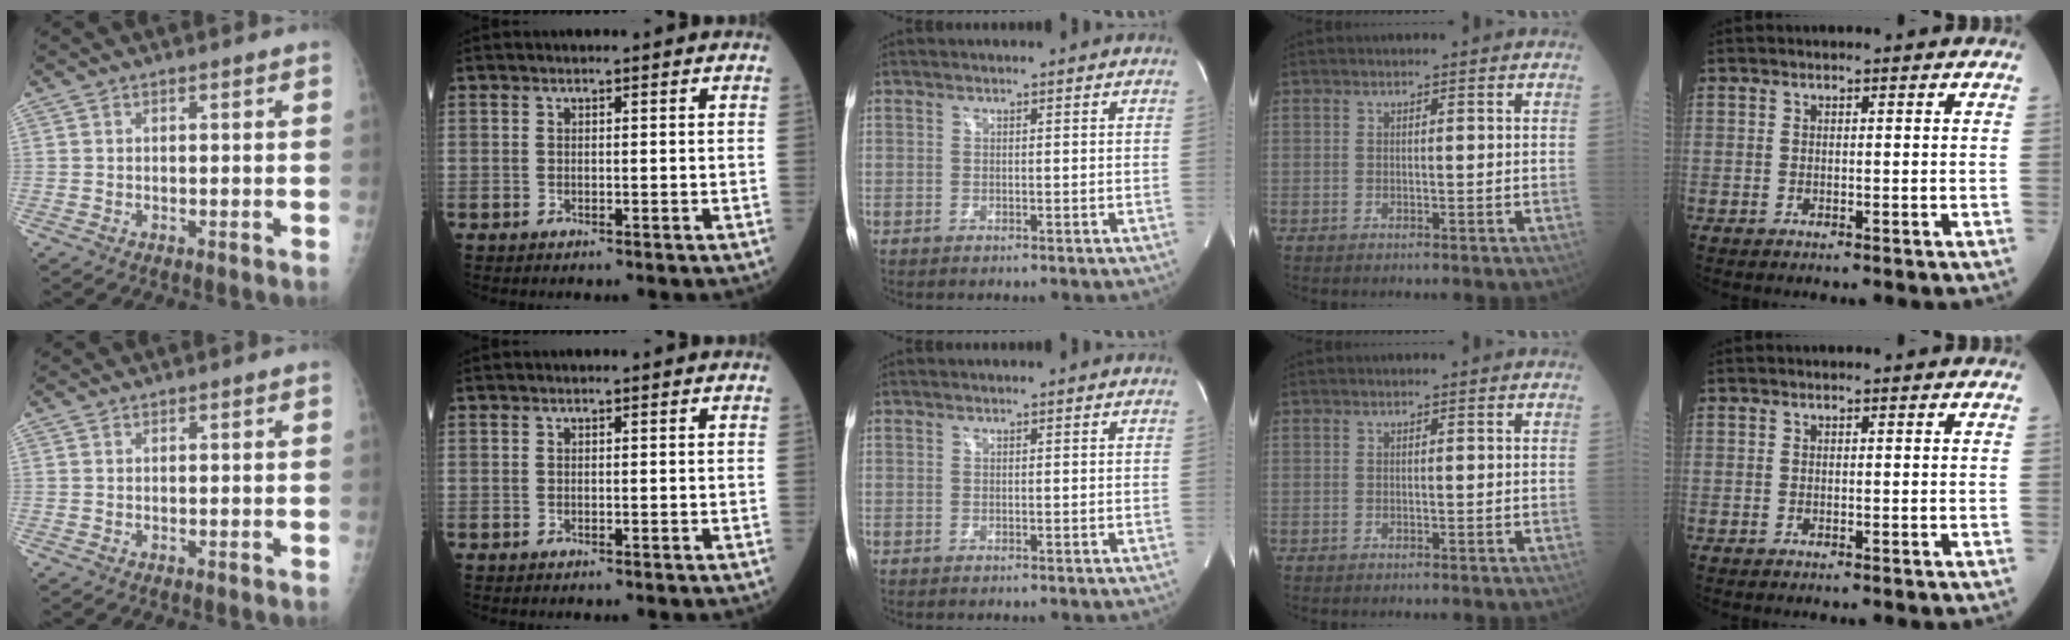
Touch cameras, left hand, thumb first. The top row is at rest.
{}